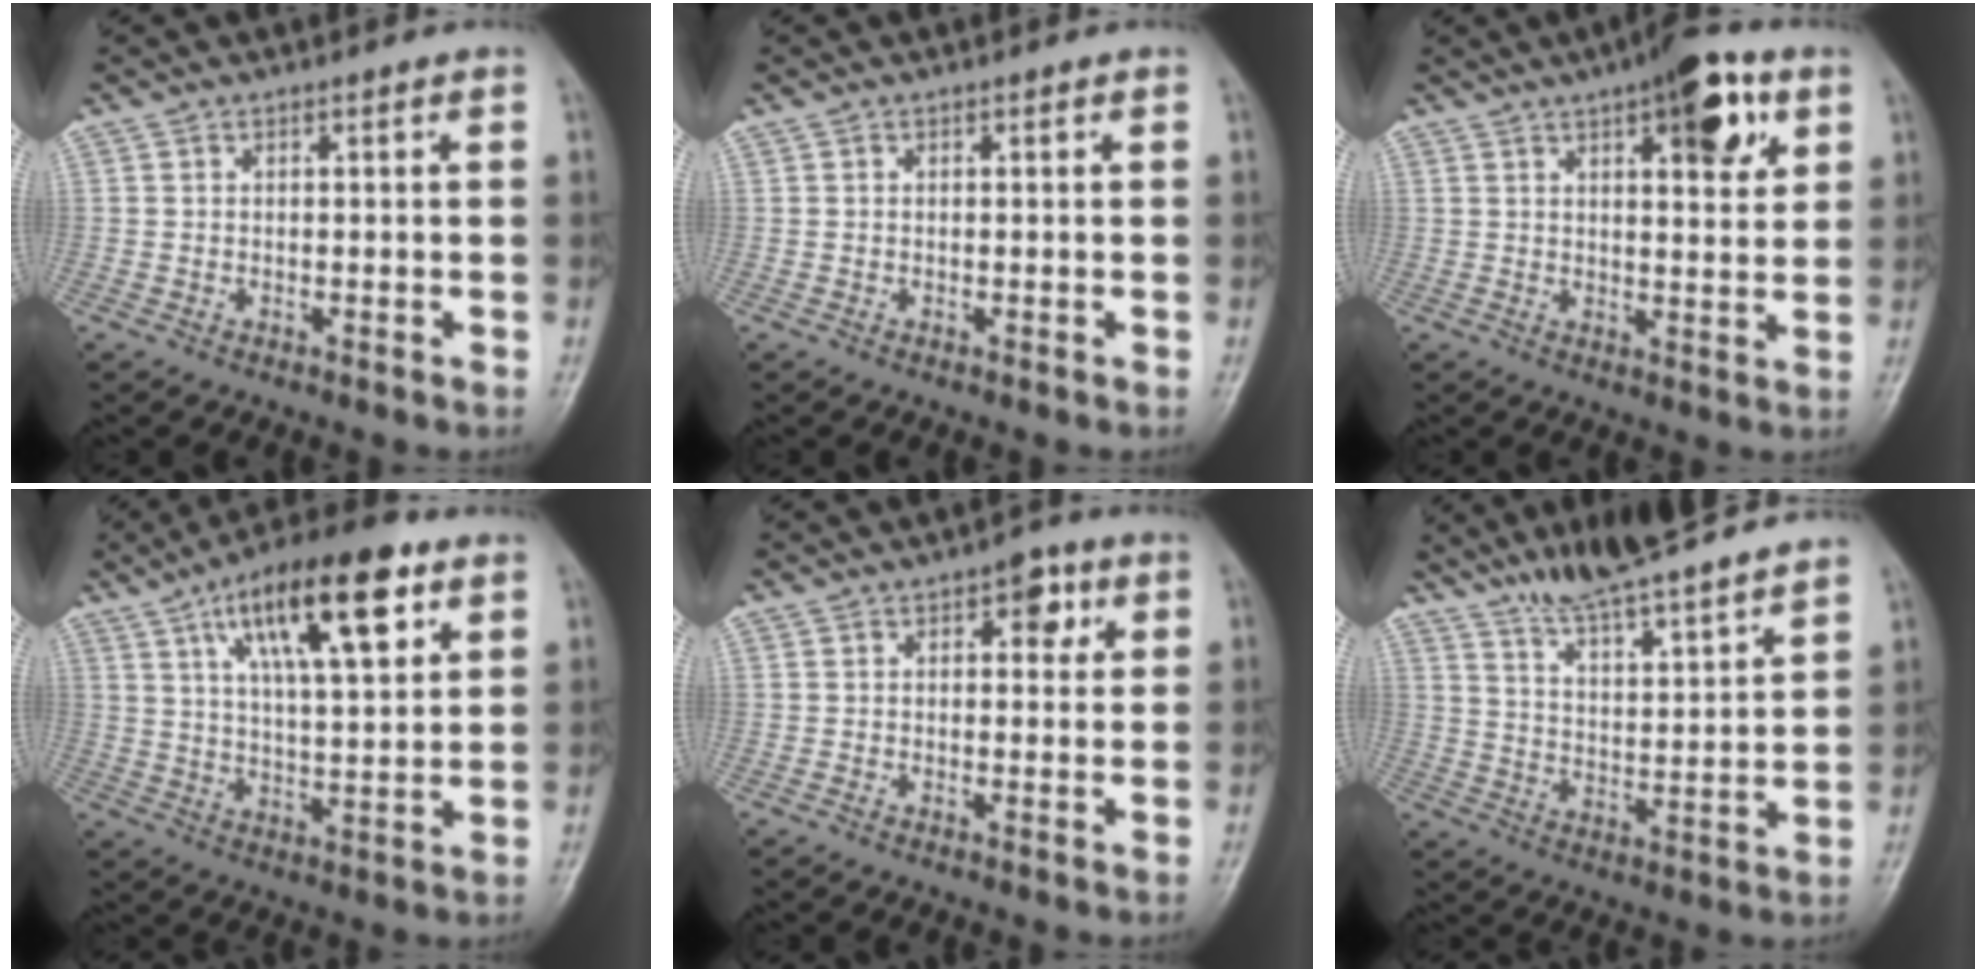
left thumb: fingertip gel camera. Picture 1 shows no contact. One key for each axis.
{"total": 0.0}
{"total": 11.2, "fx": 5.3, "fy": 4.1, "fz": 8.9, "tx": -0.096, "ty": -0.016, "tz": 0.067}
{"total": 17.9, "fx": 8.2, "fy": 6.0, "fz": 14.7, "tx": -0.217, "ty": -0.018, "tz": 0.132}
{"total": 4.1, "fx": 1.4, "fy": 2.5, "fz": 2.9, "tx": -0.013, "ty": 0.002, "tz": 0.011}
{"total": 15.2, "fx": 12.7, "fy": 2.0, "fz": 8.1, "tx": -0.111, "ty": -0.062, "tz": 0.215}